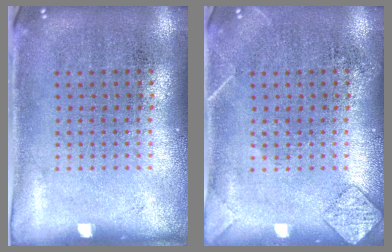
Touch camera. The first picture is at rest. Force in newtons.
{"total": 1.6, "press": 1.6, "slide": 0.2}